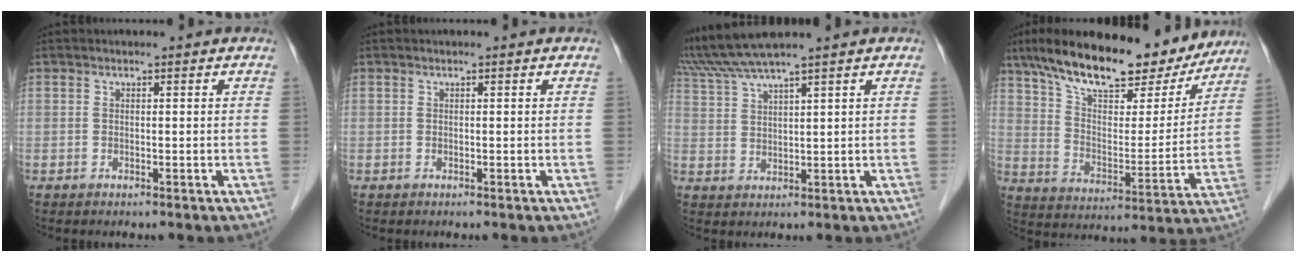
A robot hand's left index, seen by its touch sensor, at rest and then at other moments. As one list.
[{"total": 0.0}, {"total": 7.2, "force": [6.3, -1.8, 2.9], "torque": [-0.069, 0.015, 0.129]}, {"total": 23.4, "force": [18.6, 7.1, 12.3], "torque": [-0.201, 0.015, 0.279]}]